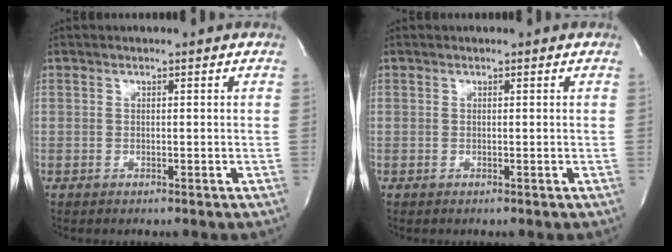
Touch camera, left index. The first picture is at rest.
{"total": 0.0}